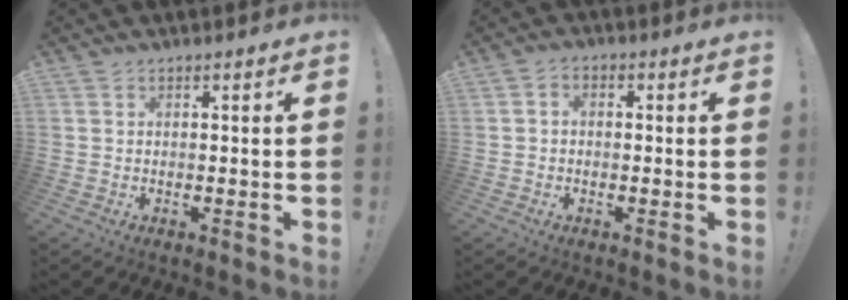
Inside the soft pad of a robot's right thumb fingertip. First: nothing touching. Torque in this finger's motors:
{"motor_torque": [0.20, -0.26, -0.03, -0.04, 0.11]}